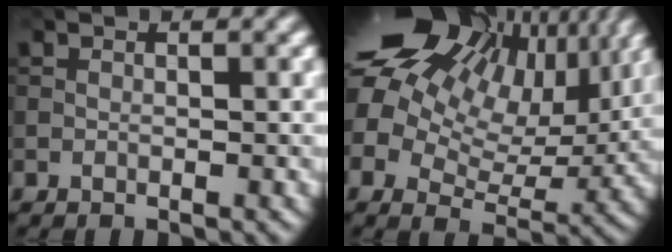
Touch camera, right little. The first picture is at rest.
{"total": 20.2, "force": [9.5, 13.0, 12.2], "torque": [-0.266, 0.050, 0.167]}